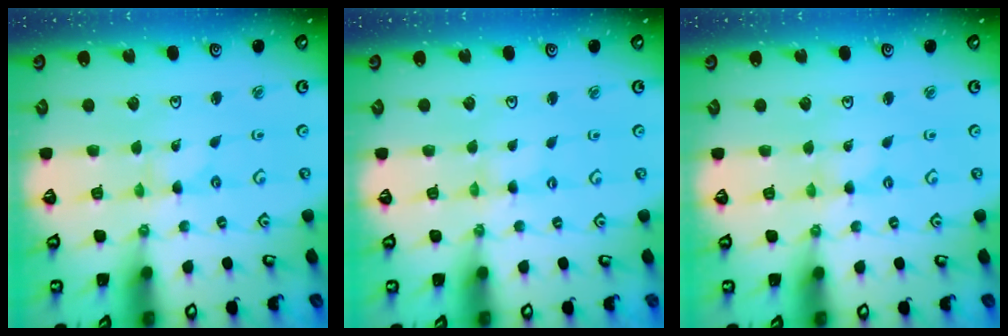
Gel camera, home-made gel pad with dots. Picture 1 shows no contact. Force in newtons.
{"total": 0.0}
{"total": 0.0}